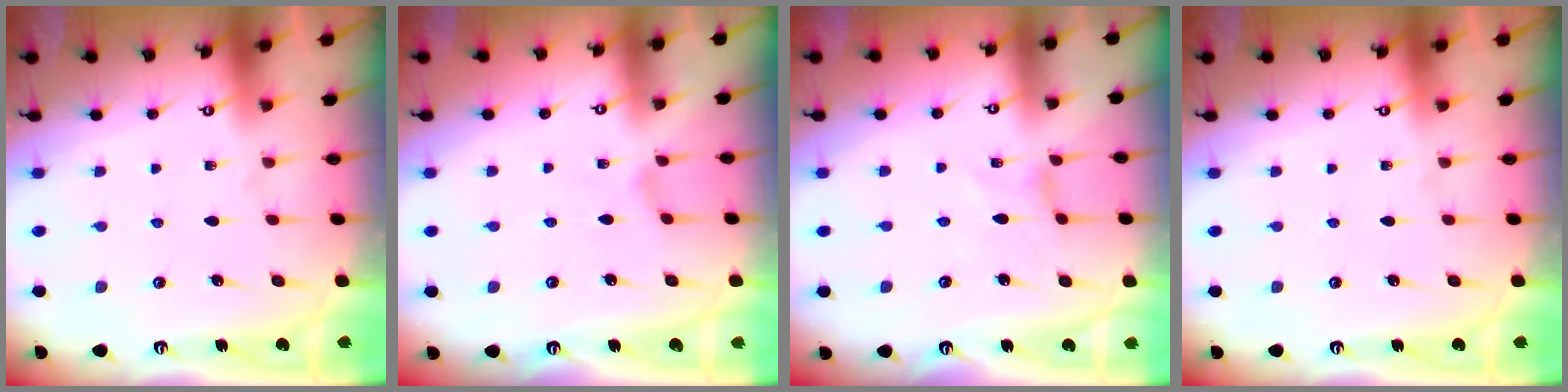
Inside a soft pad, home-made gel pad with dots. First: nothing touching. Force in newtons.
{"total": 0.6, "press": 0.5, "slide": 0.2}
{"total": 0.0}
{"total": 0.0}